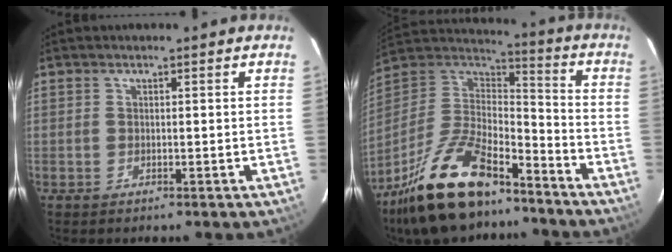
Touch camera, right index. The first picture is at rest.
{"total": 23.5, "force": [-16.8, 9.0, 13.8], "torque": [-0.290, -0.014, -0.288]}